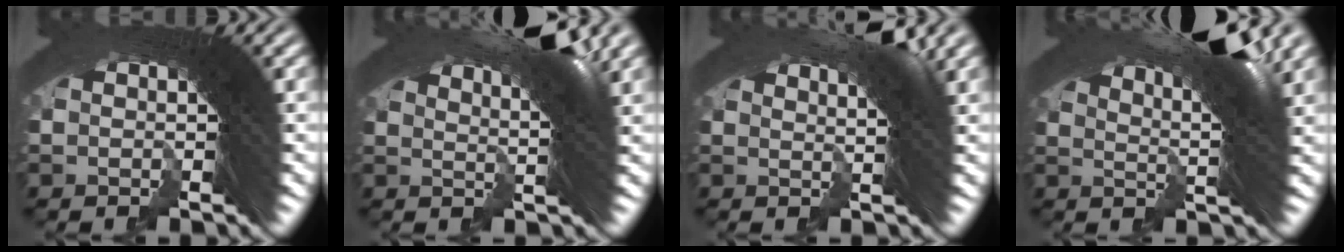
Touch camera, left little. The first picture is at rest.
{"total": 9.1, "force": [5.2, 1.5, 7.3], "torque": [-0.085, 0.029, 0.071]}
{"total": 5.8, "force": [3.9, -0.1, 4.3], "torque": [-0.049, 0.016, 0.056]}
{"total": 12.1, "force": [6.1, 2.8, 10.0], "torque": [-0.123, 0.039, 0.080]}